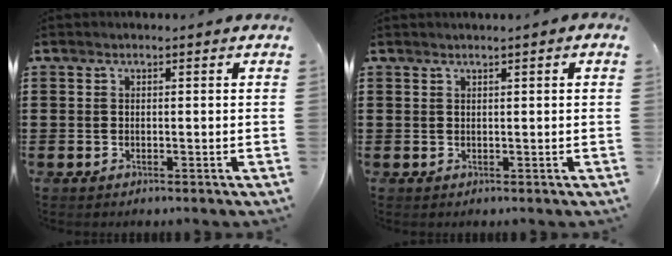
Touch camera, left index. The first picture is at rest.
{"total": 0.7, "force": [0.5, -0.1, 0.6], "torque": [-0.010, -0.002, 0.009]}